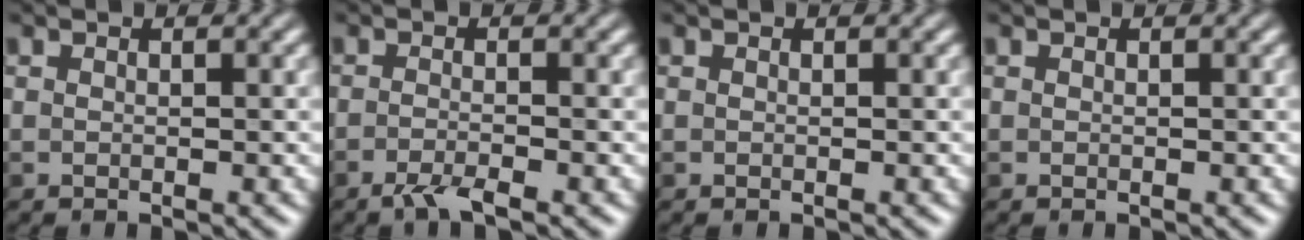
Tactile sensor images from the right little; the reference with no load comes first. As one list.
[{"total": 2.2, "force": [-1.4, 0.4, 1.6], "torque": [-0.028, -0.003, -0.033]}, {"total": 0.0}, {"total": 0.0}]